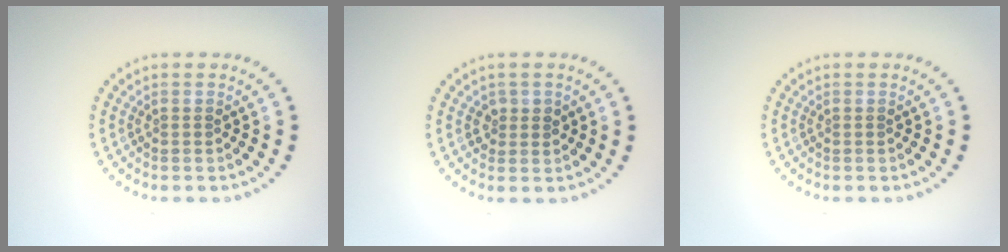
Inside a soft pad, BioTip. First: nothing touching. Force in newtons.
{"total": 1.3, "press": 1.3, "slide": 0.4}
{"total": 0.0}